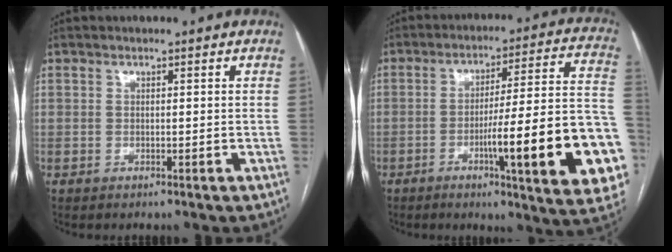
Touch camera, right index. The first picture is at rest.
{"total": 22.3, "force": [-6.6, 1.6, 21.2], "torque": [-0.202, 0.009, -0.086]}